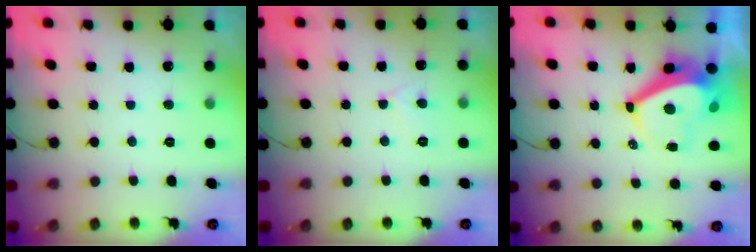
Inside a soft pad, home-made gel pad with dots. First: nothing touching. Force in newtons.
{"total": 3.9, "press": 3.8, "slide": 0.4}
{"total": 6.7, "press": 6.7, "slide": 0.8}